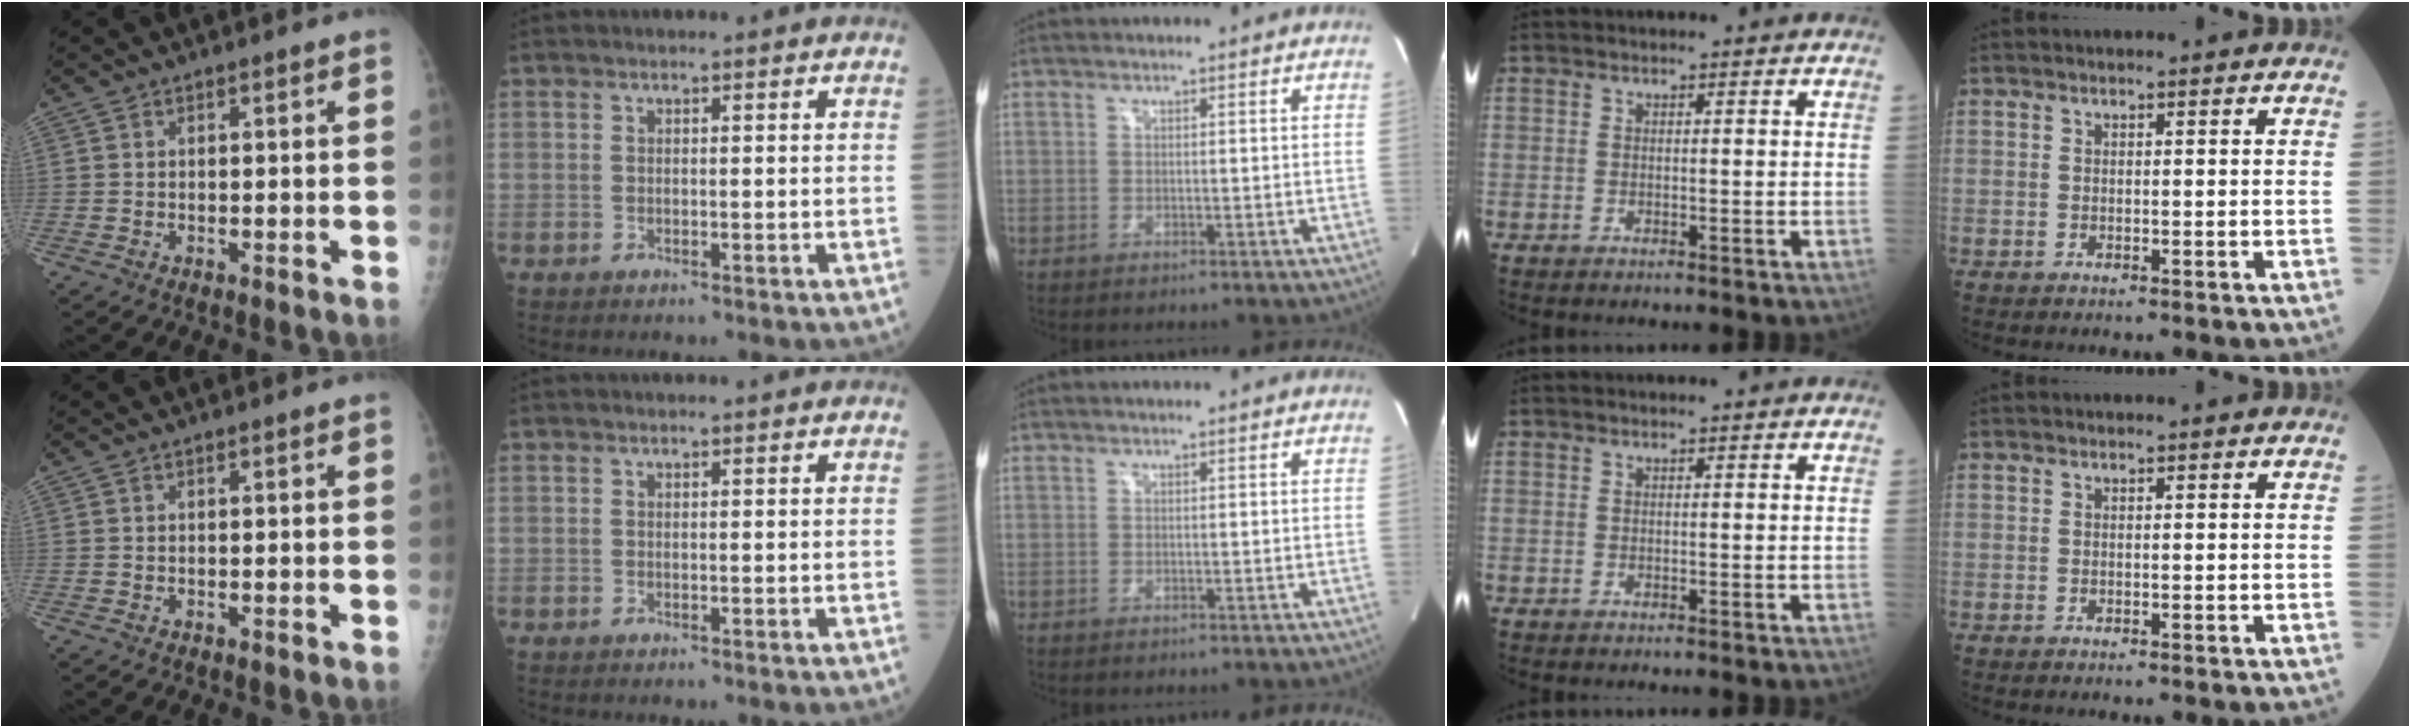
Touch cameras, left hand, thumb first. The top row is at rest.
{}